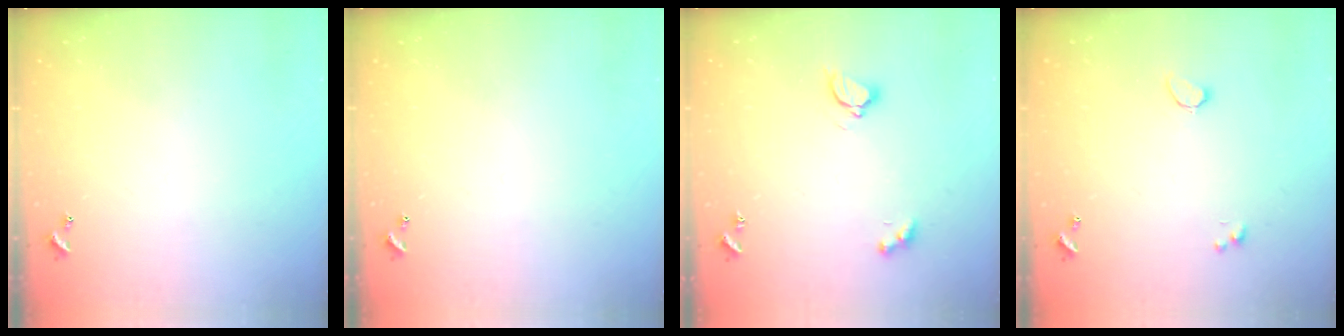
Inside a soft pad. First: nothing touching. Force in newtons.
{"total": 0.0}
{"total": 3.2, "press": 3.2, "slide": 0.4}
{"total": 0.8, "press": 0.7, "slide": 0.4}